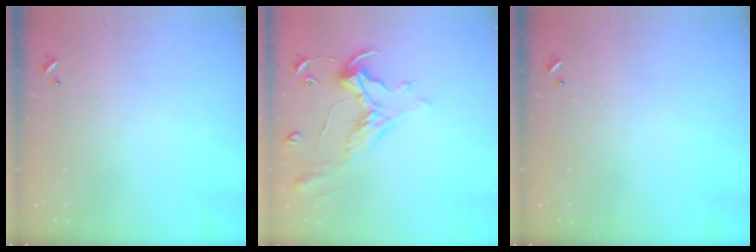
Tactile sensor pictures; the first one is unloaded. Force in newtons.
{"total": 1.7, "press": 1.2, "slide": 1.1}
{"total": 0.0}